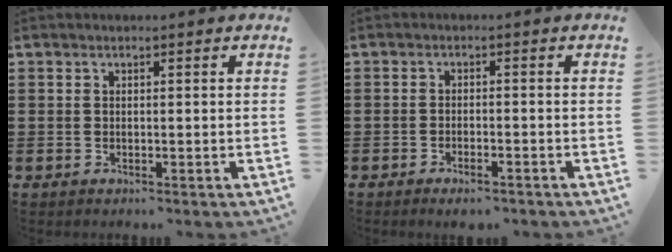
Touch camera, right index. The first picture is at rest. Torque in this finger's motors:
{"motor_torque": [0.59, -0.54, 0.10, 0.00]}